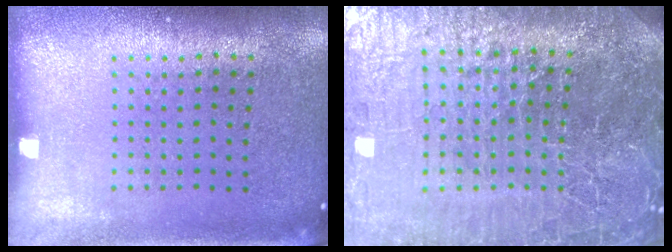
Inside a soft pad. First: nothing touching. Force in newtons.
{"total": 7.7, "press": 6.7, "slide": 3.9}